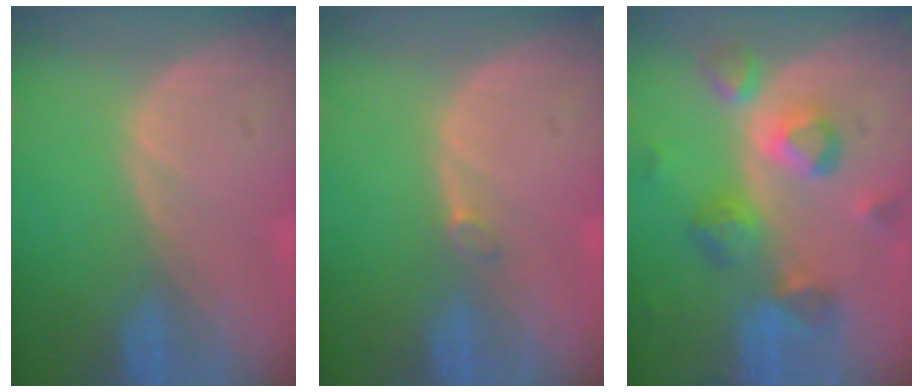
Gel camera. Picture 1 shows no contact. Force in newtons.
{"total": 0.9, "press": 0.9, "slide": 0.3}
{"total": 8.8, "press": 7.9, "slide": 3.7}